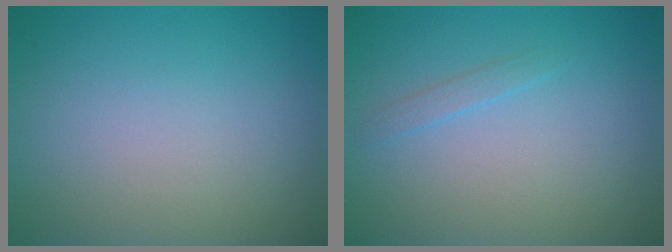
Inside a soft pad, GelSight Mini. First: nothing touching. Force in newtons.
{"total": 0.8, "press": 0.8, "slide": 0.1}